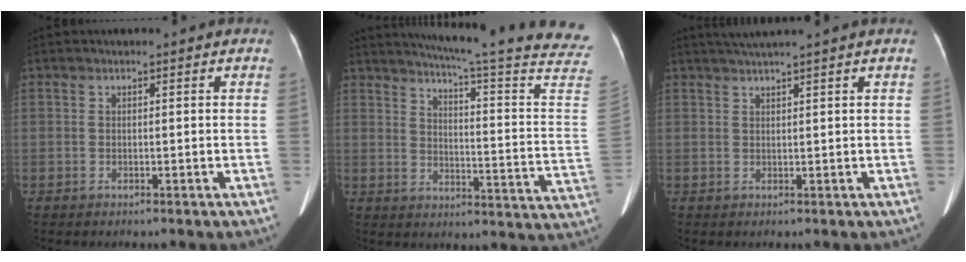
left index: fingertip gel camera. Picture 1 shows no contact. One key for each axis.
{"total": 25.6, "fx": 22.8, "fy": -2.0, "fz": 11.3, "tx": -0.169, "ty": -0.127, "tz": 0.270}
{"total": 3.3, "fx": 2.6, "fy": -1.1, "fz": 1.6, "tx": -0.024, "ty": 0.014, "tz": 0.050}